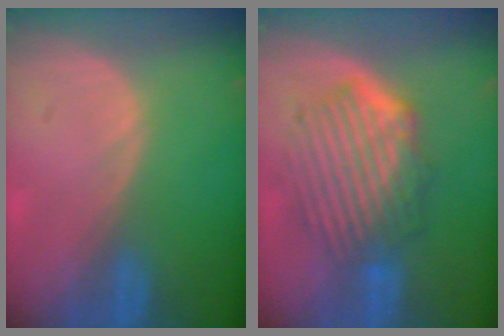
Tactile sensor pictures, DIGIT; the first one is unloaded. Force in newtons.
{"total": 9.4, "press": 8.4, "slide": 4.4}